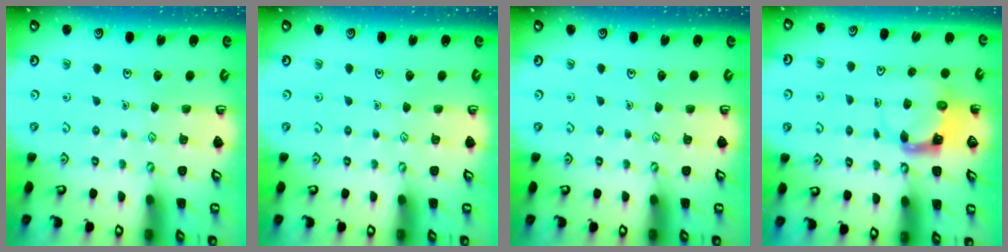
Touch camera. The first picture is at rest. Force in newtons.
{"total": 0.0}
{"total": 0.0}
{"total": 3.7, "press": 3.7, "slide": 0.6}